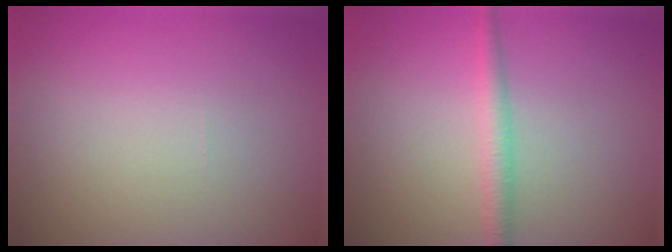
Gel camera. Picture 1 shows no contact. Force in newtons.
{"total": 2.2, "press": 2.2, "slide": 0.1}